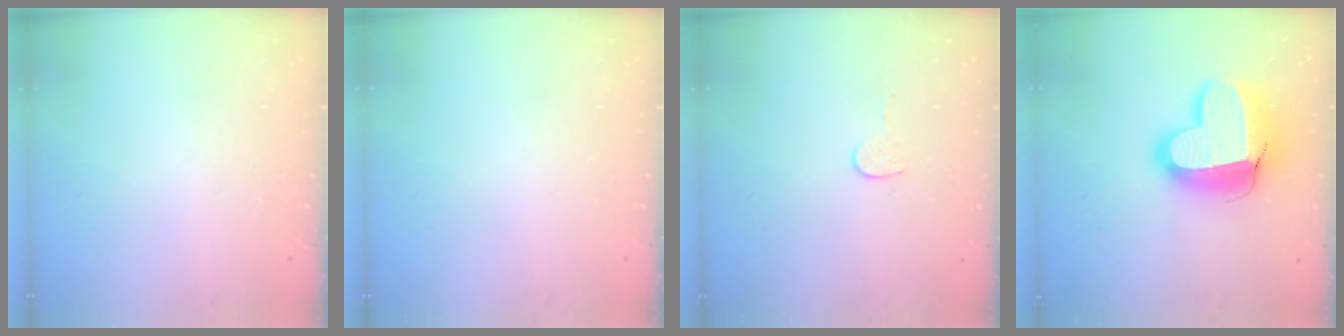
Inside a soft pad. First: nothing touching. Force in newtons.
{"total": 0.0}
{"total": 4.7, "press": 4.7, "slide": 0.4}
{"total": 18.3, "press": 18.3, "slide": 1.4}